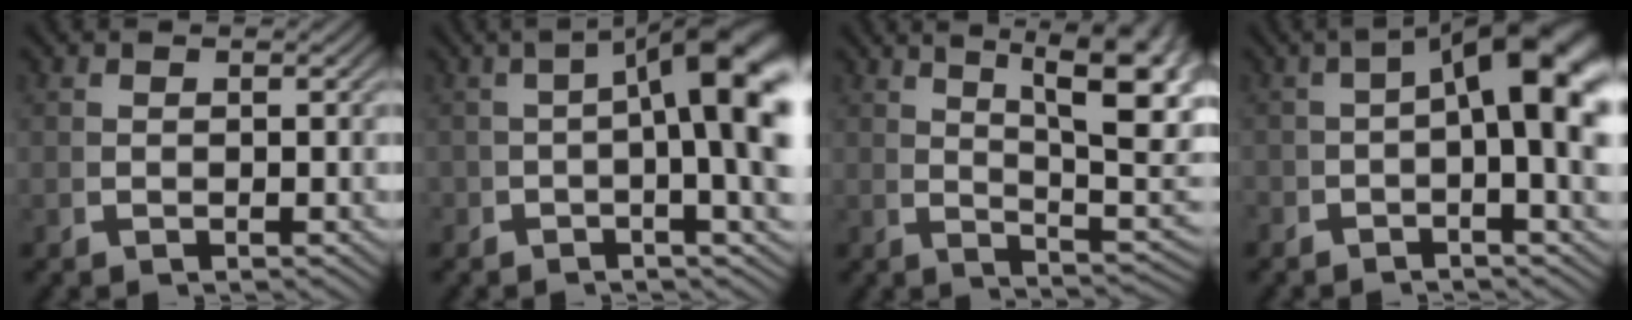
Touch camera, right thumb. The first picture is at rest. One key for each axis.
{"total": 9.3, "fx": 0.8, "fy": 3.4, "fz": 8.6, "tx": -0.108, "ty": 0.008, "tz": 0.003}
{"total": 11.3, "fx": 3.5, "fy": 5.1, "fz": 9.5, "tx": -0.112, "ty": -0.003, "tz": 0.055}
{"total": 7.8, "fx": 0.4, "fy": 2.8, "fz": 7.3, "tx": -0.092, "ty": -0.001, "tz": 0.000}